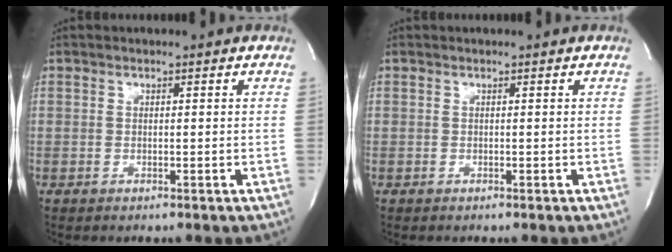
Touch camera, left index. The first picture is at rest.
{"total": 0.0}